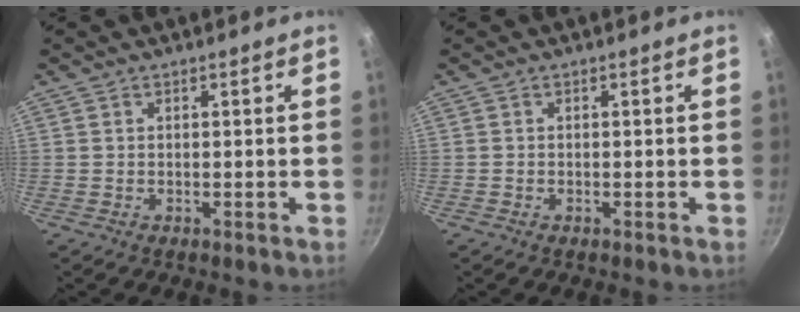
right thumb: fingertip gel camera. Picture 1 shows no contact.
{"total": 0.0}